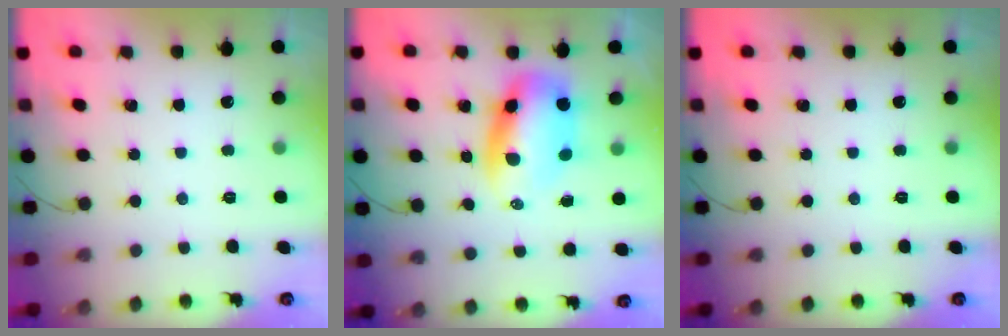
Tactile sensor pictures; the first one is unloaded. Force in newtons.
{"total": 8.7, "press": 8.3, "slide": 2.3}
{"total": 0.0}